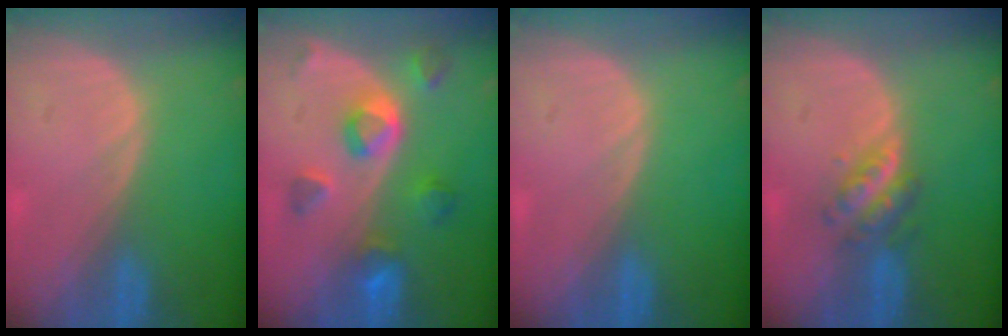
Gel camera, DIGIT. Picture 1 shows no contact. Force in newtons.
{"total": 7.8, "press": 7.0, "slide": 3.5}
{"total": 0.0}
{"total": 4.7, "press": 4.3, "slide": 2.0}